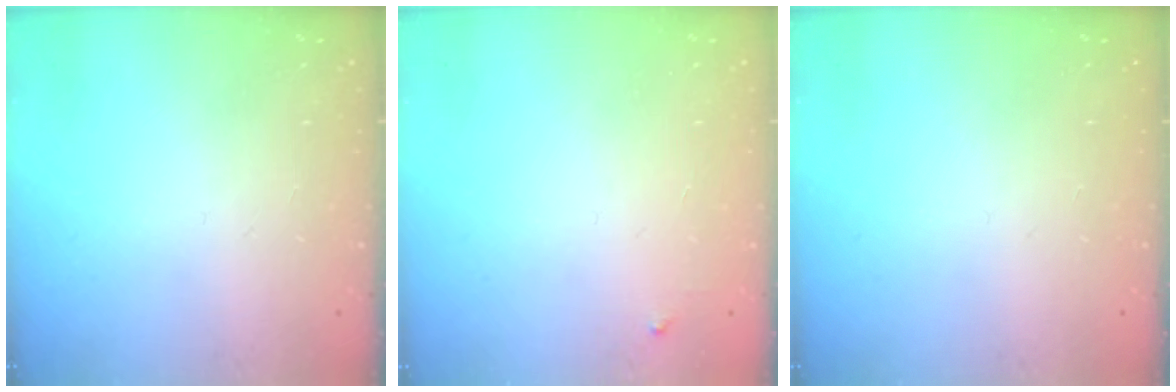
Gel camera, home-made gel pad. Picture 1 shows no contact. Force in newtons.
{"total": 3.5, "press": 3.4, "slide": 0.4}
{"total": 0.0}